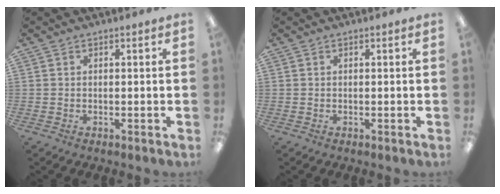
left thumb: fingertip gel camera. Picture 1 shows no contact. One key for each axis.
{"total": 0.0}